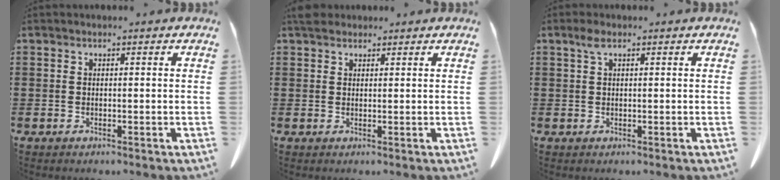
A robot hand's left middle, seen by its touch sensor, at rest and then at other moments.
{"total": 2.3, "force": [1.9, 1.1, 0.8], "torque": [-0.022, 0.005, 0.039]}
{"total": 1.6, "force": [0.7, 0.7, 1.2], "torque": [-0.029, 0.003, 0.013]}